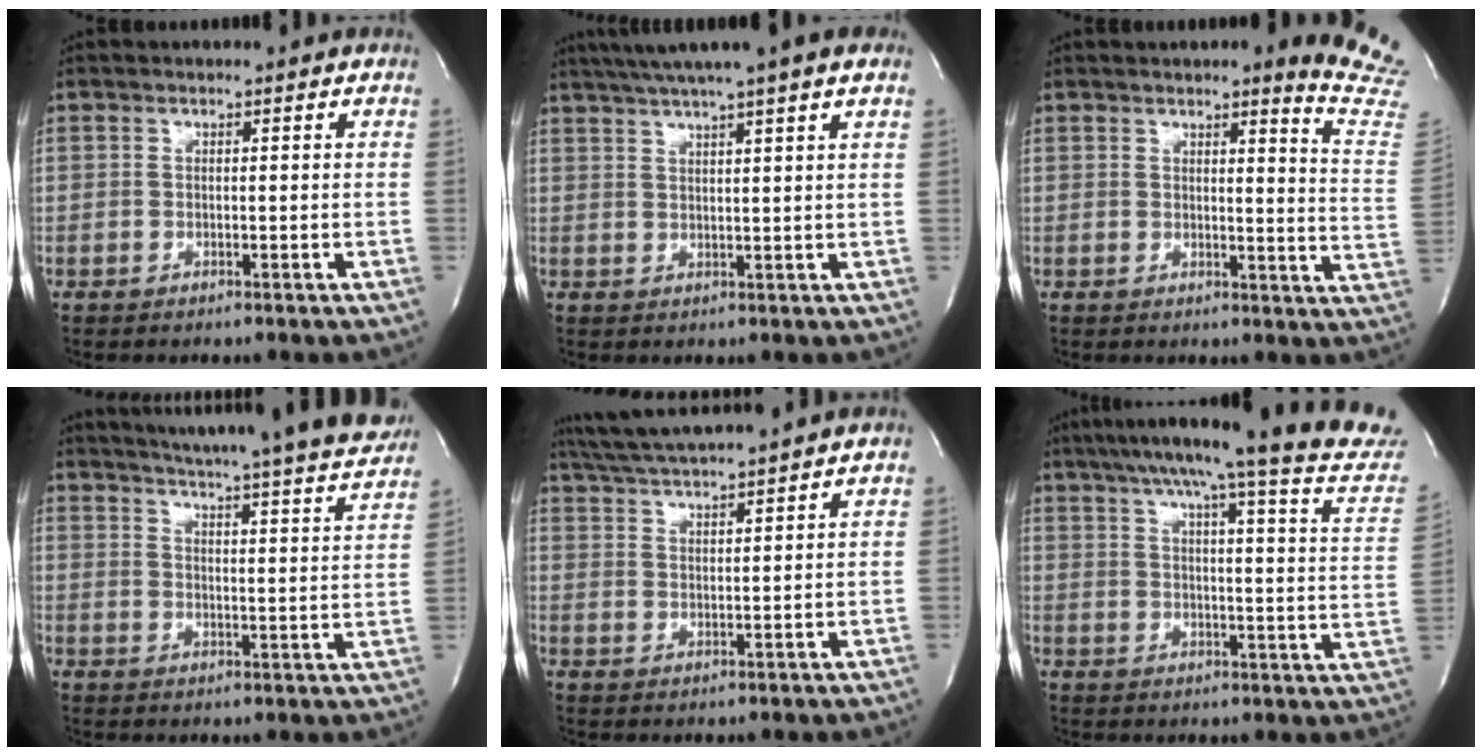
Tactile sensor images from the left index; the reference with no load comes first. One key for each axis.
{"total": 10.7, "fx": 8.2, "fy": -0.6, "fz": 6.8, "tx": -0.116, "ty": 0.034, "tz": 0.110}
{"total": 10.8, "fx": 9.7, "fy": -0.4, "fz": 4.6, "tx": -0.040, "ty": -0.090, "tz": 0.081}
{"total": 26.2, "fx": 24.1, "fy": 0.6, "fz": 10.3, "tx": -0.162, "ty": -0.071, "tz": 0.296}
{"total": 11.1, "fx": 10.2, "fy": -1.0, "fz": 4.3, "tx": -0.086, "ty": 0.022, "tz": 0.166}
{"total": 23.5, "fx": 20.7, "fy": -0.3, "fz": 11.1, "tx": -0.163, "ty": -0.062, "tz": 0.253}